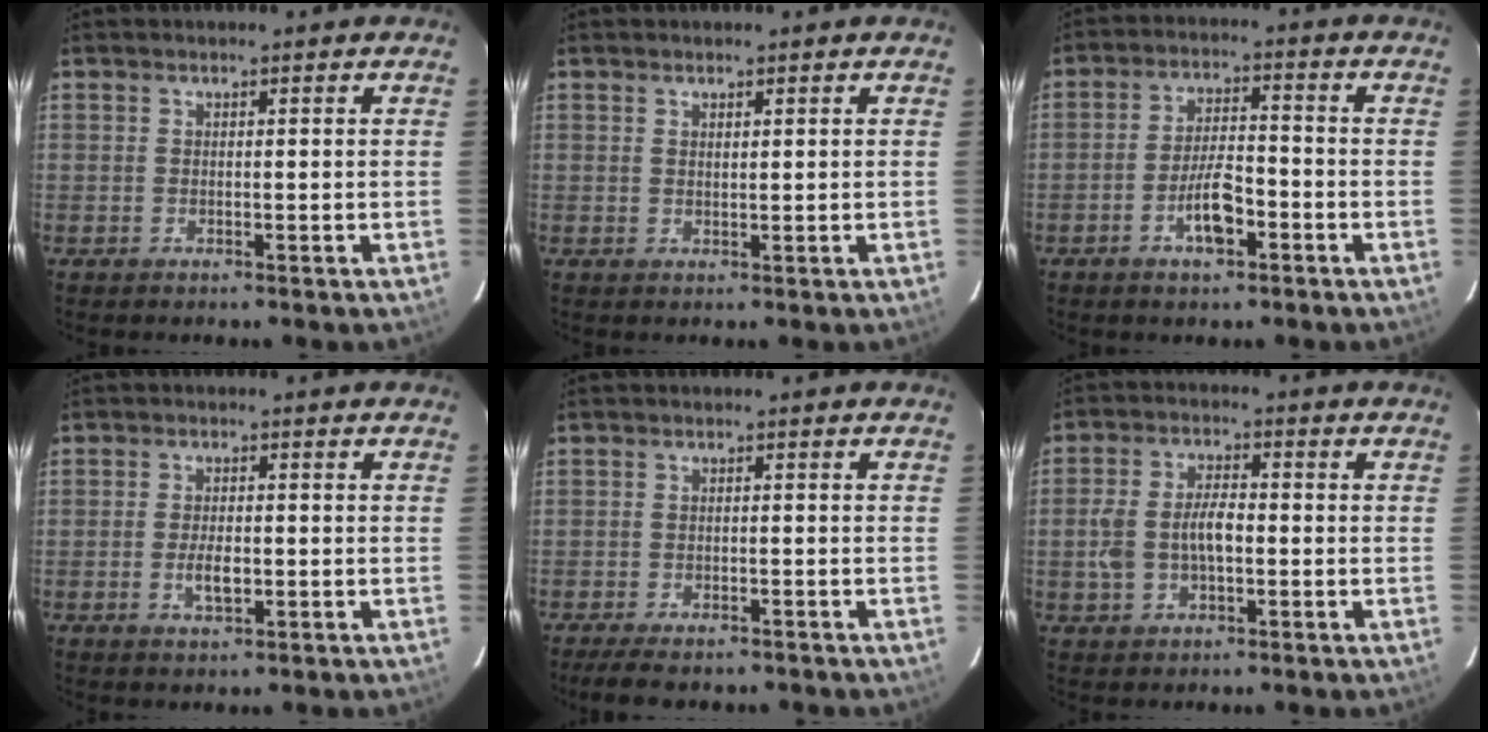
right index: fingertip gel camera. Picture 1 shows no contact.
{"total": 0.7, "force": [0.5, 0.3, 0.3], "torque": [-0.005, 0.001, 0.010]}
{"total": 7.0, "force": [-3.5, 2.4, 5.5], "torque": [-0.109, 0.006, -0.058]}
{"total": 3.7, "force": [-1.1, 1.5, 3.2], "torque": [-0.065, -0.002, -0.018]}
{"total": 7.5, "force": [-6.2, 2.1, 3.6], "torque": [-0.083, -0.020, -0.099]}
{"total": 7.6, "force": [-1.3, 4.3, 6.2], "torque": [-0.128, 0.010, -0.019]}